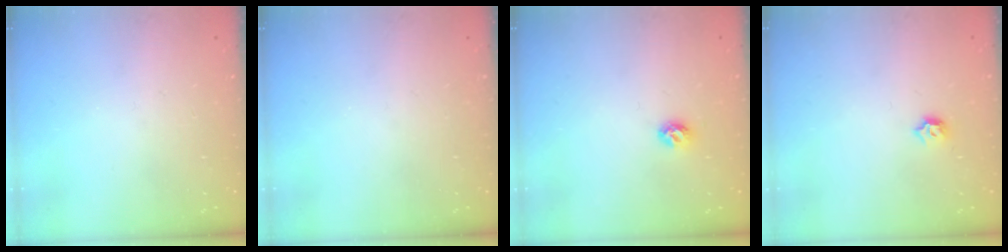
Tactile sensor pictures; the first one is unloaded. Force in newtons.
{"total": 0.0}
{"total": 5.9, "press": 5.9, "slide": 0.8}
{"total": 3.7, "press": 3.6, "slide": 0.6}